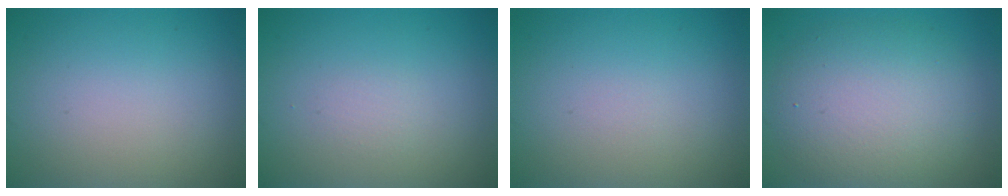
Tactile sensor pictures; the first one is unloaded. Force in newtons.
{"total": 0.8, "press": 0.8, "slide": 0.0}
{"total": 0.0}
{"total": 7.3, "press": 7.2, "slide": 0.8}